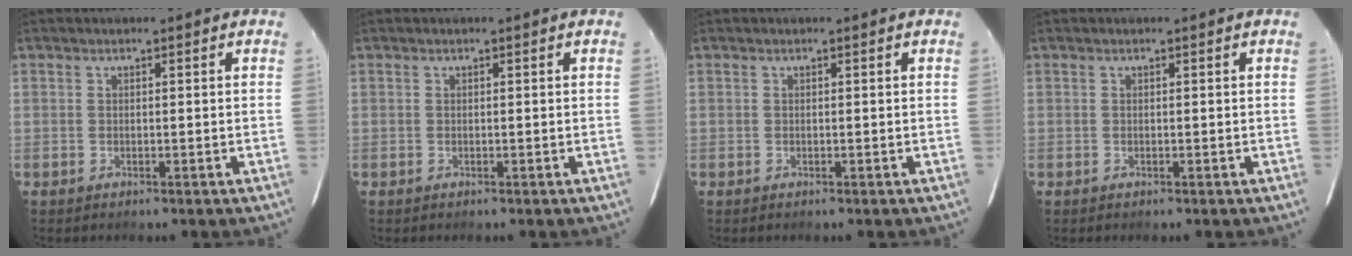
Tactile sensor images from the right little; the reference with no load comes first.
{"total": 0.0}
{"total": 0.0}
{"total": 0.0}